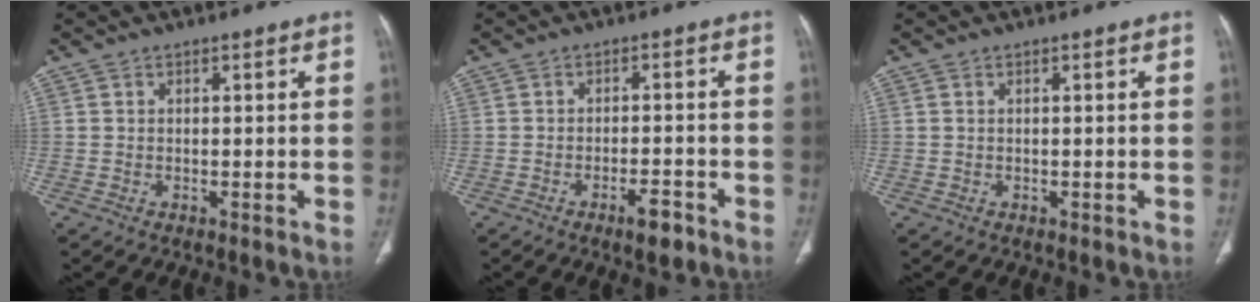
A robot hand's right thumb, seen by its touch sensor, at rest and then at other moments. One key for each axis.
{"total": 4.4, "fx": -2.8, "fy": 1.3, "fz": 3.1, "tx": -0.046, "ty": 0.013, "tz": -0.041}
{"total": 0.0}